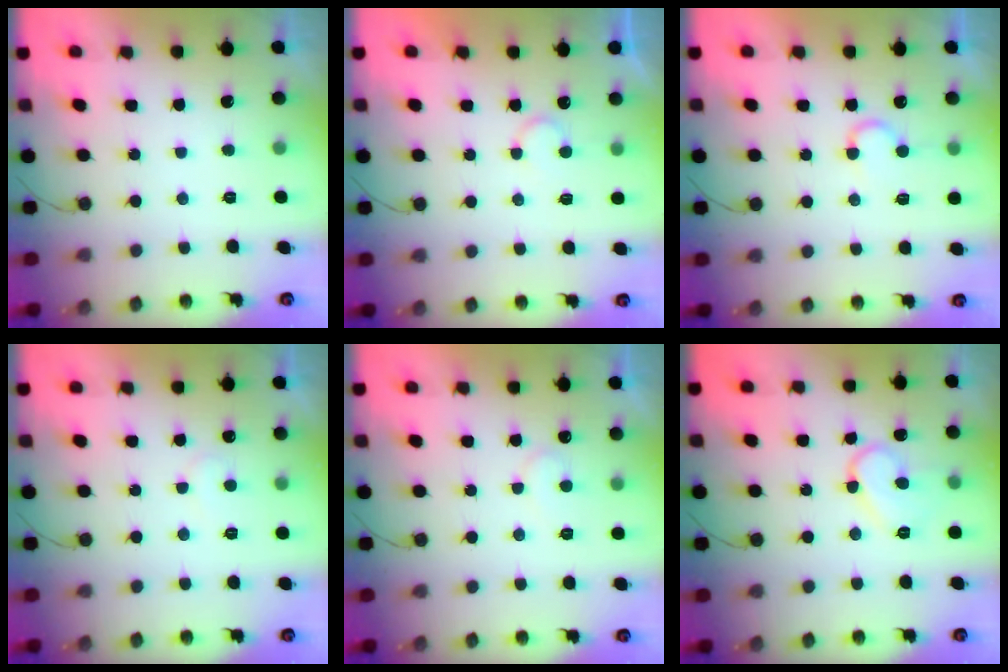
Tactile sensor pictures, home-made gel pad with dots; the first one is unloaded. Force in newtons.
{"total": 5.1, "press": 5.1, "slide": 0.4}
{"total": 6.1, "press": 6.0, "slide": 0.6}
{"total": 5.4, "press": 5.4, "slide": 0.3}
{"total": 5.8, "press": 5.8, "slide": 0.3}
{"total": 9.5, "press": 9.4, "slide": 0.7}